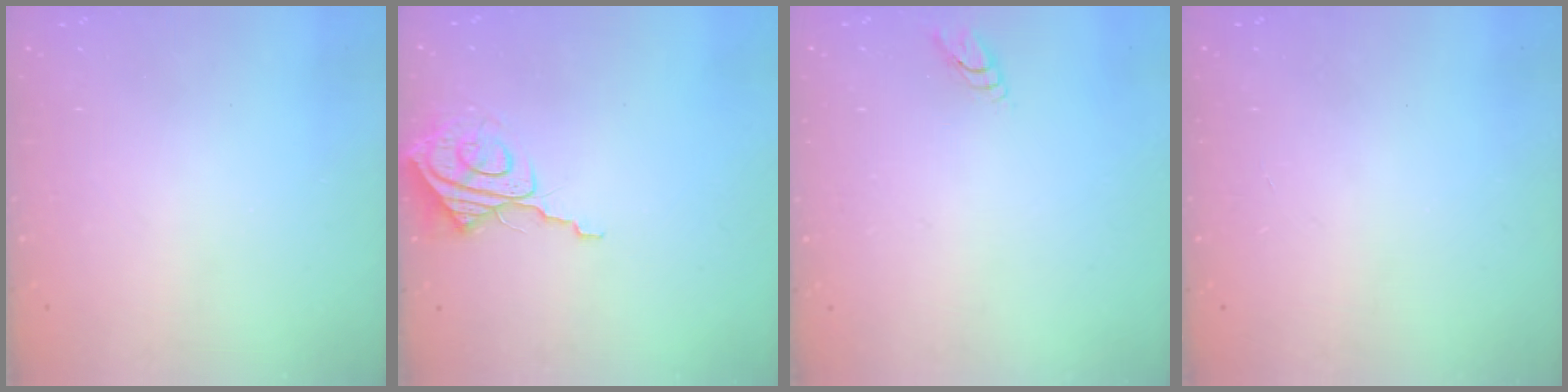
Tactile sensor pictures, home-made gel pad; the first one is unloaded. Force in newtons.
{"total": 8.4, "press": 8.4, "slide": 0.8}
{"total": 2.7, "press": 2.7, "slide": 0.3}
{"total": 0.0}